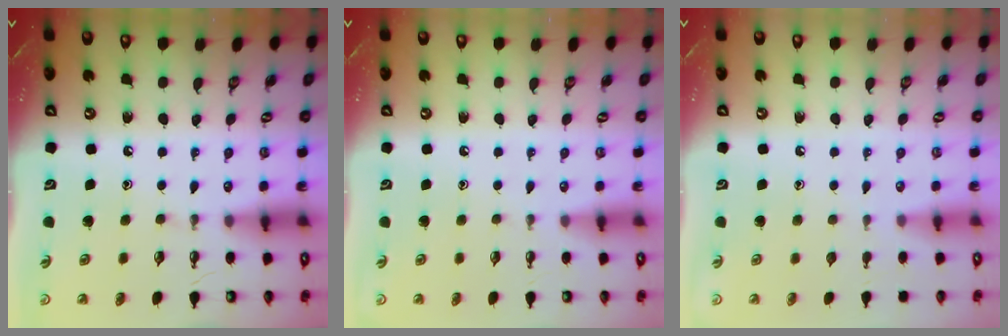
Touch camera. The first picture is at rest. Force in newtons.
{"total": 0.0}
{"total": 0.5, "press": 0.5, "slide": 0.1}